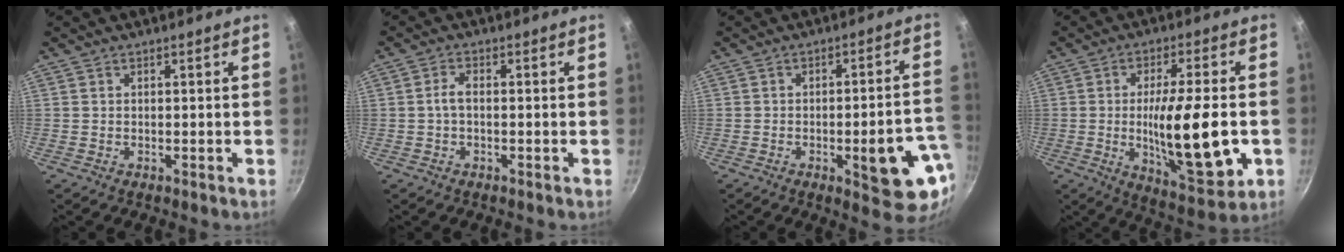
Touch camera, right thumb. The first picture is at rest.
{"total": 2.4, "force": [-0.3, 1.2, 2.1], "torque": [-0.047, 0.012, -0.010]}
{"total": 13.5, "force": [-4.0, 4.2, 12.2], "torque": [-0.123, 0.024, -0.048]}
{"total": 18.7, "force": [-2.6, 5.6, 17.7], "torque": [-0.273, -0.004, -0.035]}